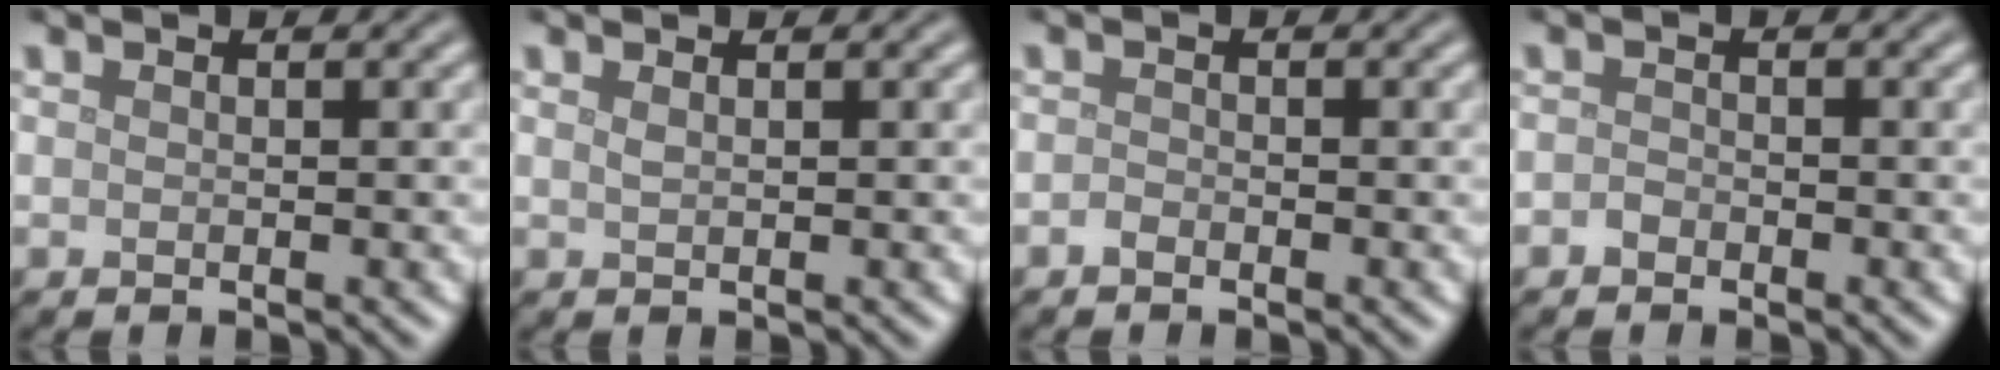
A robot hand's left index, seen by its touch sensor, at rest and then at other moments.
{"total": 0.6, "force": [0.4, 0.2, 0.4], "torque": [-0.007, 0.001, 0.008]}
{"total": 0.6, "force": [-0.5, 0.3, 0.2], "torque": [-0.004, -0.001, -0.011]}
{"total": 0.8, "force": [-0.5, 0.5, 0.2], "torque": [-0.003, 0.000, -0.012]}